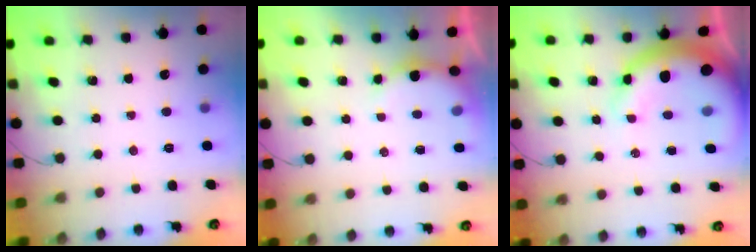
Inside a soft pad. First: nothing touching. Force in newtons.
{"total": 6.0, "press": 5.9, "slide": 1.2}
{"total": 12.4, "press": 12.1, "slide": 2.5}